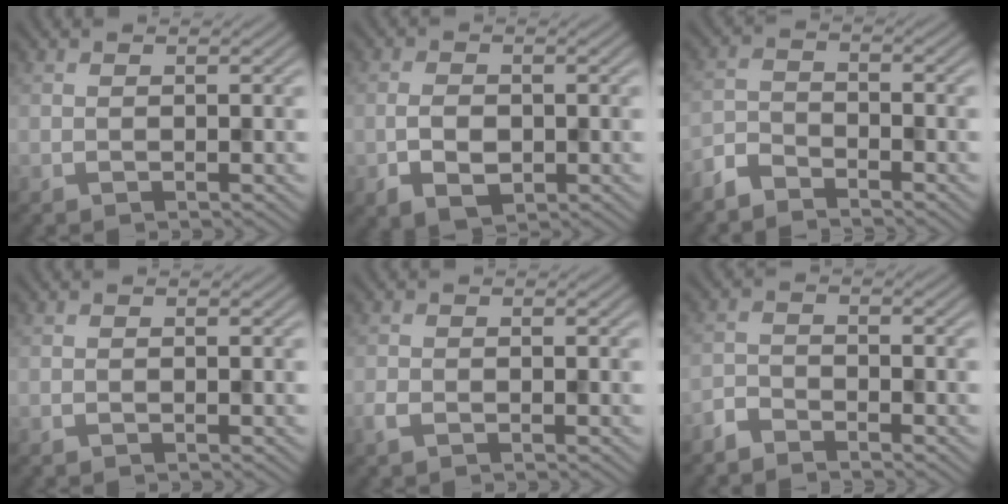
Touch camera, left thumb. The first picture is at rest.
{"total": 3.6, "force": [-0.9, 2.3, 2.5], "torque": [-0.053, -0.006, -0.015]}
{"total": 3.6, "force": [-3.2, 1.1, 1.0], "torque": [-0.023, -0.005, -0.082]}
{"total": 0.0}
{"total": 1.4, "force": [-0.9, 0.8, 0.8], "torque": [-0.020, -0.001, -0.019]}
{"total": 2.7, "force": [-2.5, 0.7, 0.6], "torque": [-0.012, -0.004, -0.062]}